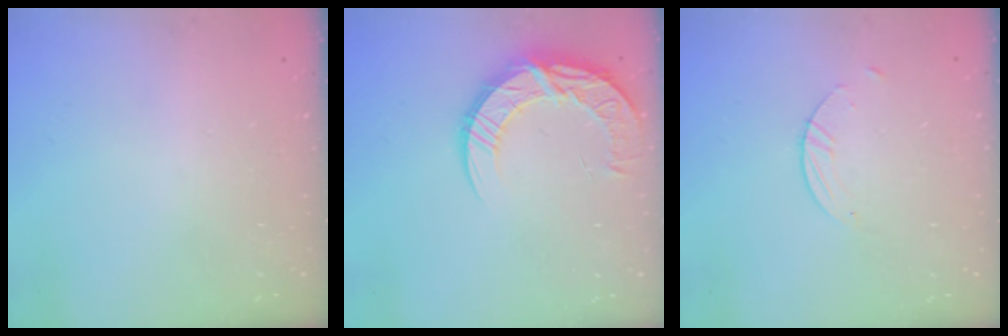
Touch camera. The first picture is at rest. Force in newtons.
{"total": 14.1, "press": 14.0, "slide": 1.0}
{"total": 1.5, "press": 1.5, "slide": 0.1}